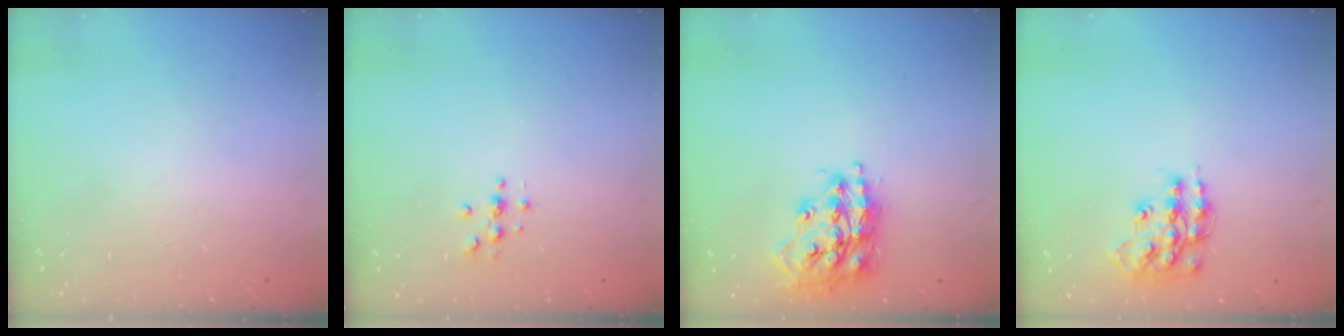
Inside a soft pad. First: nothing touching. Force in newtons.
{"total": 3.0, "press": 3.0, "slide": 0.4}
{"total": 17.1, "press": 17.0, "slide": 1.5}
{"total": 13.7, "press": 13.7, "slide": 0.9}